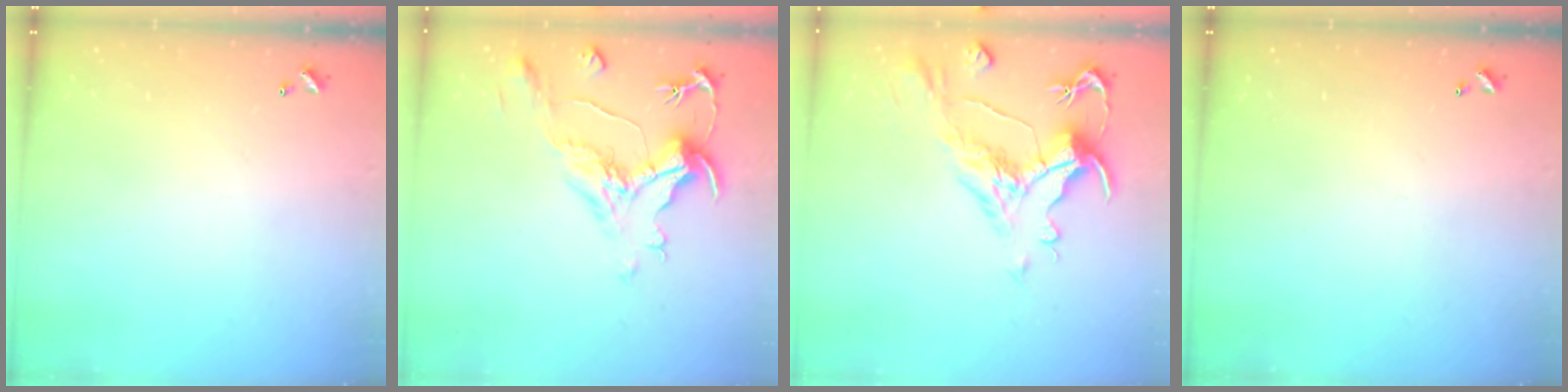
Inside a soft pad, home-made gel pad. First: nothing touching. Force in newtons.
{"total": 1.6, "press": 0.1, "slide": 1.6}
{"total": 2.6, "press": 2.1, "slide": 1.6}
{"total": 0.0}